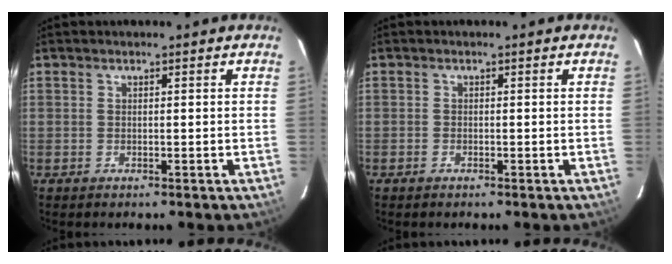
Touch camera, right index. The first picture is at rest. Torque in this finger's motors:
{"motor_torque": [0.12, 0.05, 0.10, 0.01]}